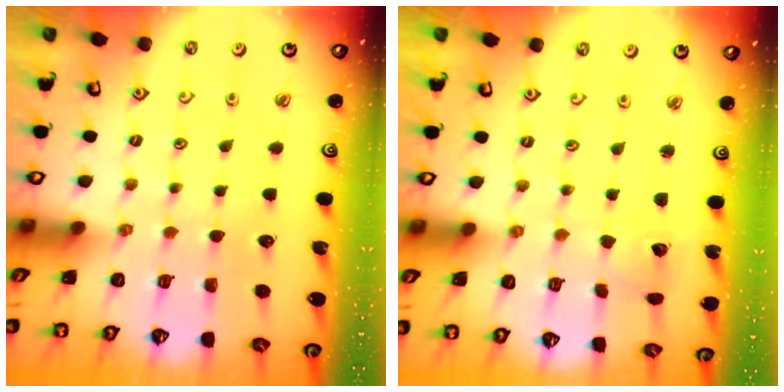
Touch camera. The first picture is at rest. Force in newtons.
{"total": 3.2, "press": 3.2, "slide": 0.4}